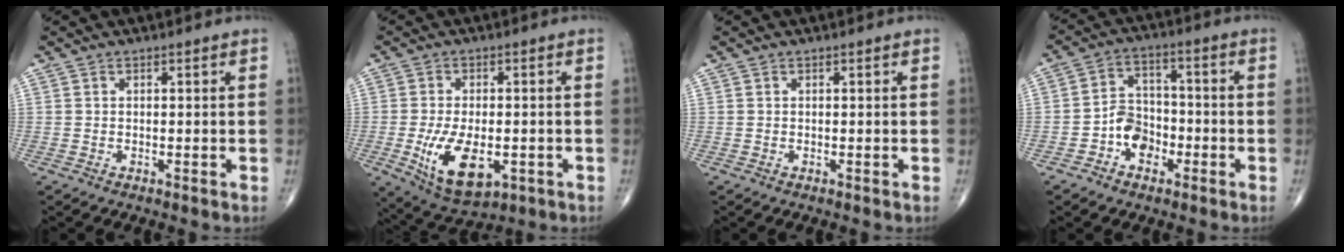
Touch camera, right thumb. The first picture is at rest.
{"total": 11.8, "force": [-3.0, 6.2, 9.6], "torque": [-0.161, -0.008, -0.036]}
{"total": 0.0}
{"total": 7.4, "force": [-3.0, 5.6, 3.8], "torque": [-0.034, 0.035, -0.059]}